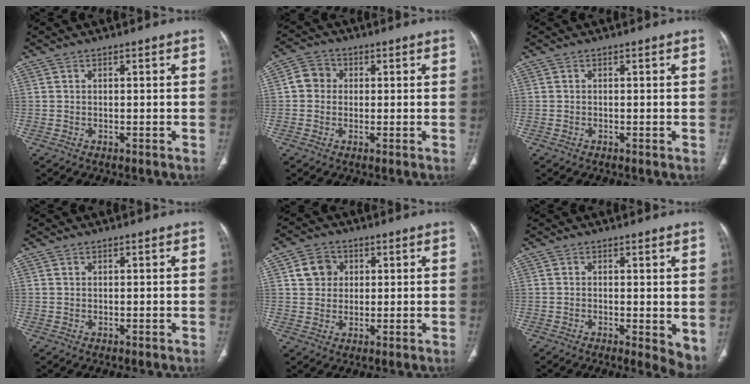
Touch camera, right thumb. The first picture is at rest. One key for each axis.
{"total": 4.5, "fx": 0.3, "fy": 4.1, "fz": 1.7, "tx": -0.017, "ty": 0.010, "tz": -0.004}
{"total": 0.0}
{"total": 0.0}
{"total": 5.5, "fx": 1.6, "fy": 4.9, "fz": 2.0, "tx": -0.011, "ty": 0.000, "tz": 0.027}
{"total": 5.4, "fx": -0.2, "fy": 2.0, "fz": 5.0, "tx": -0.059, "ty": -0.014, "tz": -0.003}